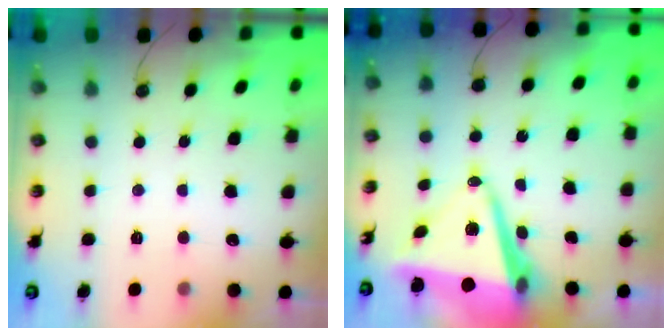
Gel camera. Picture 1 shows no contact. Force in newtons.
{"total": 11.5, "press": 11.3, "slide": 2.0}